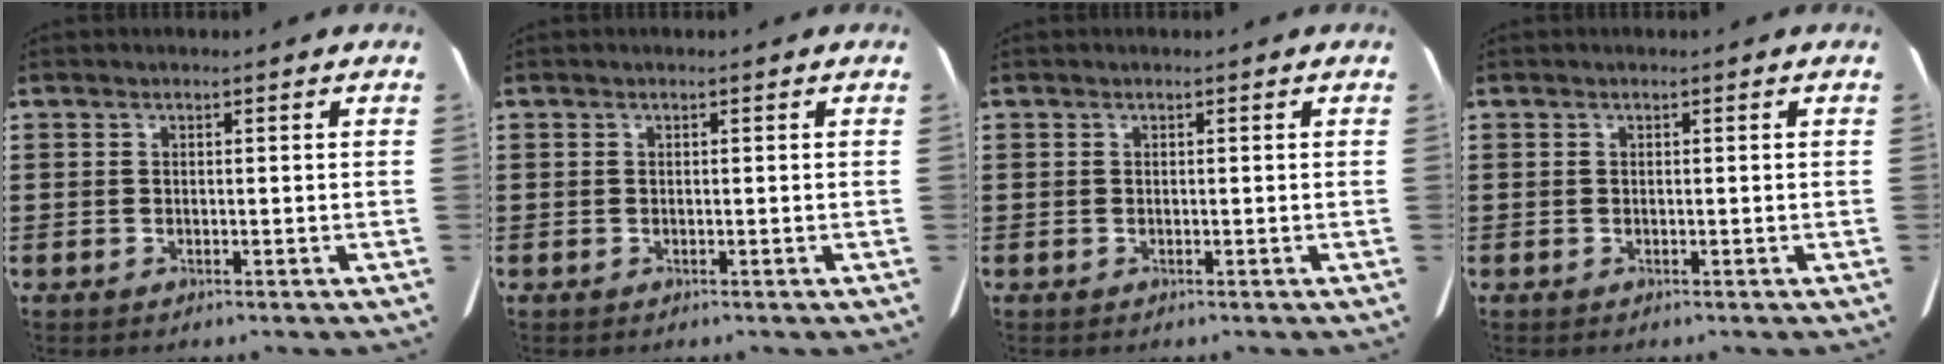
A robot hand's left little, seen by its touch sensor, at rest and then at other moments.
{"total": 0.0}
{"total": 0.0}
{"total": 0.0}